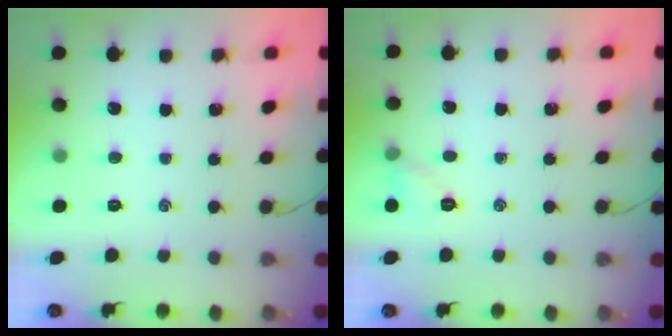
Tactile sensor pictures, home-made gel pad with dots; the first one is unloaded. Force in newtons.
{"total": 5.5, "press": 5.3, "slide": 1.1}